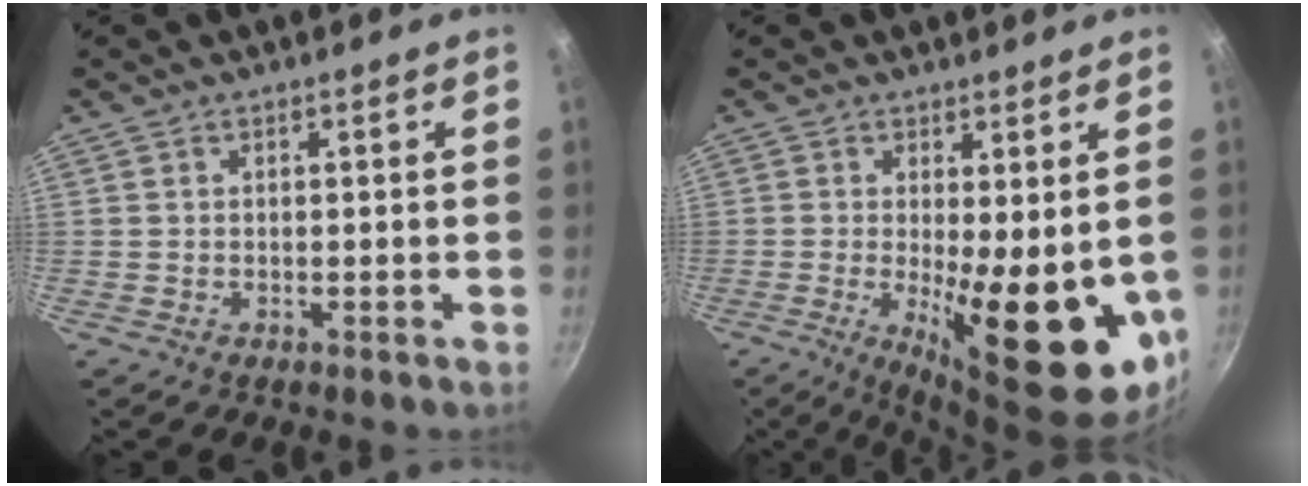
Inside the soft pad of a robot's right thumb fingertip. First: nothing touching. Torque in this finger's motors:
{"motor_torque": [-0.30, 1.64, 1.84, -0.02, 0.16]}